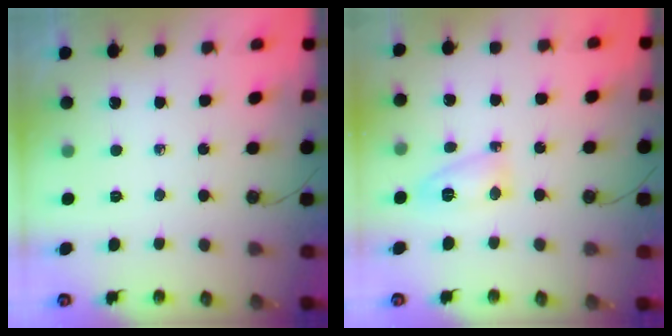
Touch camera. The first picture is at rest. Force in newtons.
{"total": 5.2, "press": 5.1, "slide": 1.1}